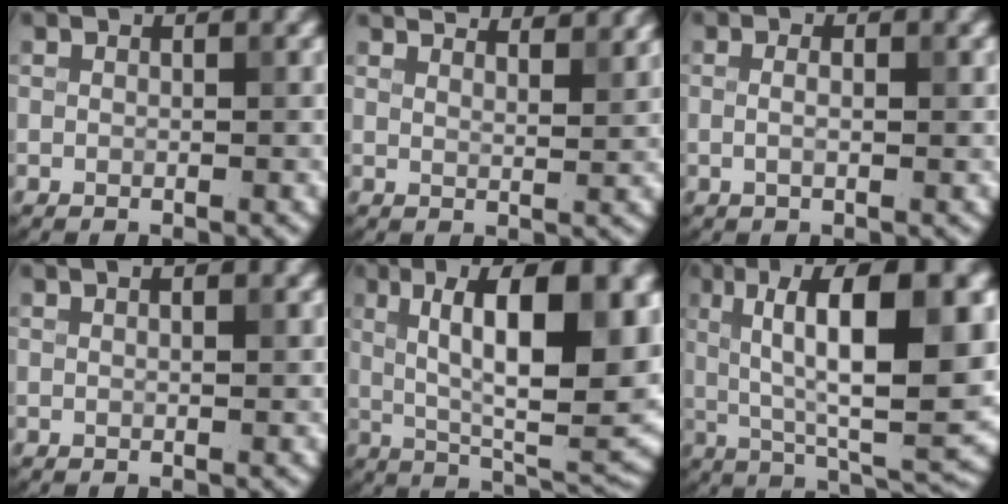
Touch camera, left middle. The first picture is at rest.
{"total": 7.3, "force": [6.1, 2.0, 3.3], "torque": [-0.027, 0.033, 0.045]}
{"total": 1.6, "force": [0.3, 0.5, 1.5], "torque": [-0.017, -0.007, -0.005]}
{"total": 2.0, "force": [1.1, 0.8, 1.5], "torque": [-0.005, 0.001, 0.002]}
{"total": 14.1, "force": [3.1, 4.9, 12.9], "torque": [-0.180, 0.004, 0.043]}
{"total": 12.5, "force": [2.6, 3.4, 11.8], "torque": [-0.180, 0.006, 0.041]}